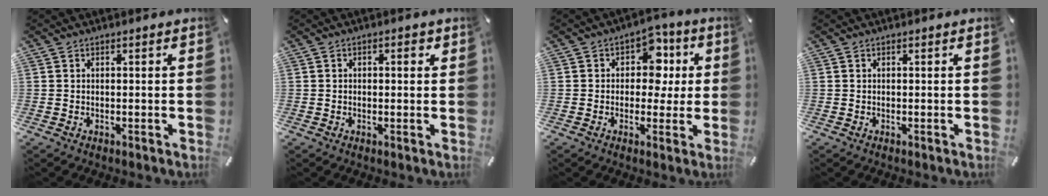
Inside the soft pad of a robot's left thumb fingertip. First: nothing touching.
{"total": 1.8, "force": [0.2, 1.0, 1.4], "torque": [-0.028, 0.008, 0.001]}
{"total": 9.3, "force": [1.6, 7.4, 5.4], "torque": [-0.063, 0.000, 0.024]}
{"total": 0.0}